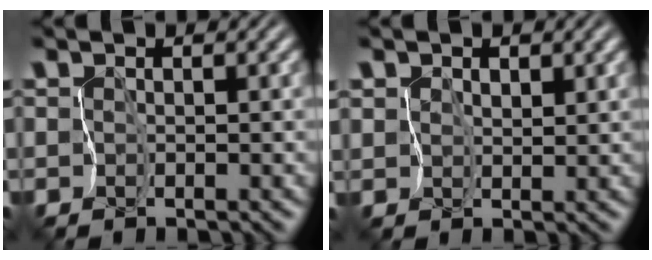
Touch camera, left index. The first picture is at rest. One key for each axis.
{"total": 3.3, "fx": 2.3, "fy": 2.0, "fz": 1.0, "tx": -0.009, "ty": 0.017, "tz": 0.028}